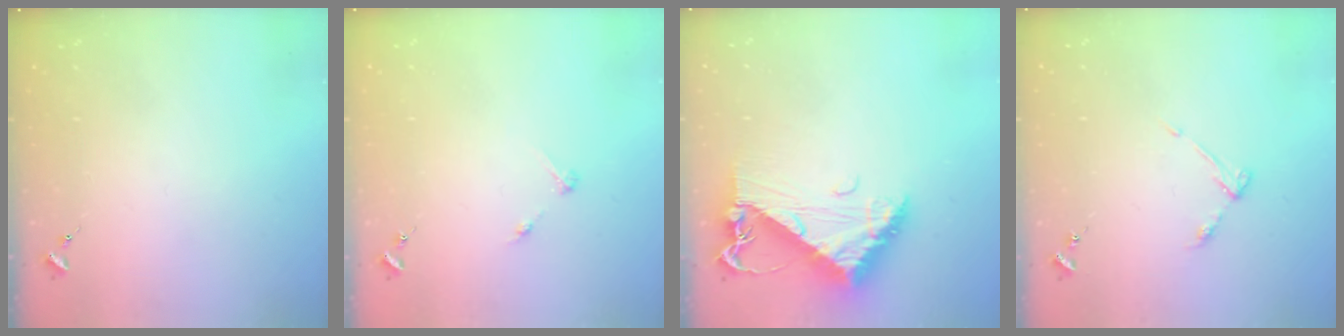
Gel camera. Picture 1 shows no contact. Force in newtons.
{"total": 2.8, "press": 2.8, "slide": 0.3}
{"total": 11.4, "press": 11.3, "slide": 1.4}
{"total": 4.6, "press": 4.6, "slide": 0.6}